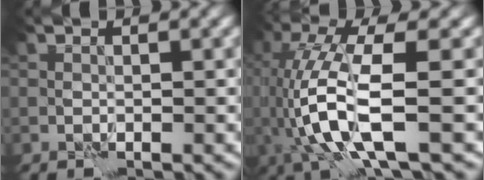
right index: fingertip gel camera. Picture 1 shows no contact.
{"total": 8.4, "force": [-0.9, 2.2, 8.0], "torque": [-0.183, -0.006, -0.015]}